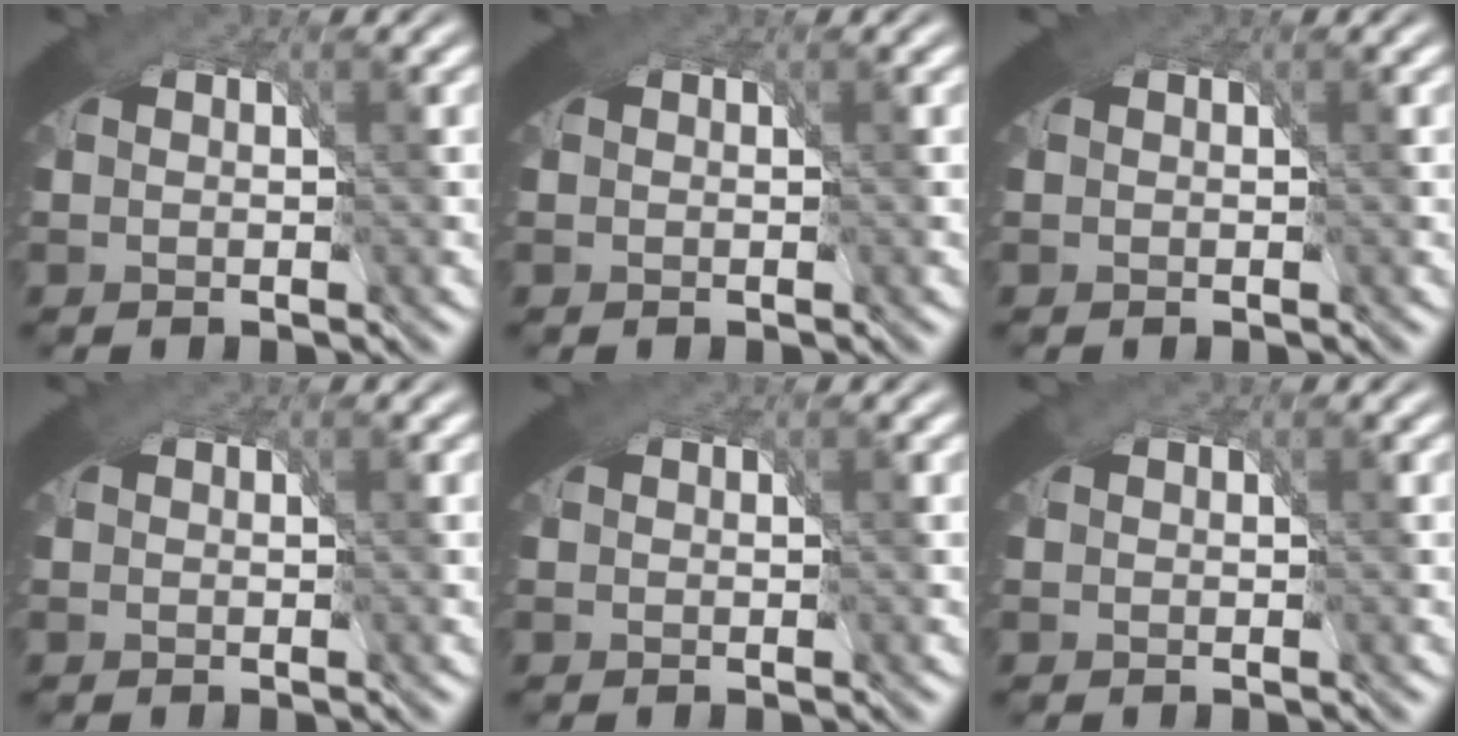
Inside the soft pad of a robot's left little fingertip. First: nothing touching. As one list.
[{"total": 0.0}, {"total": 0.0}, {"total": 0.0}, {"total": 0.0}, {"total": 0.0}]